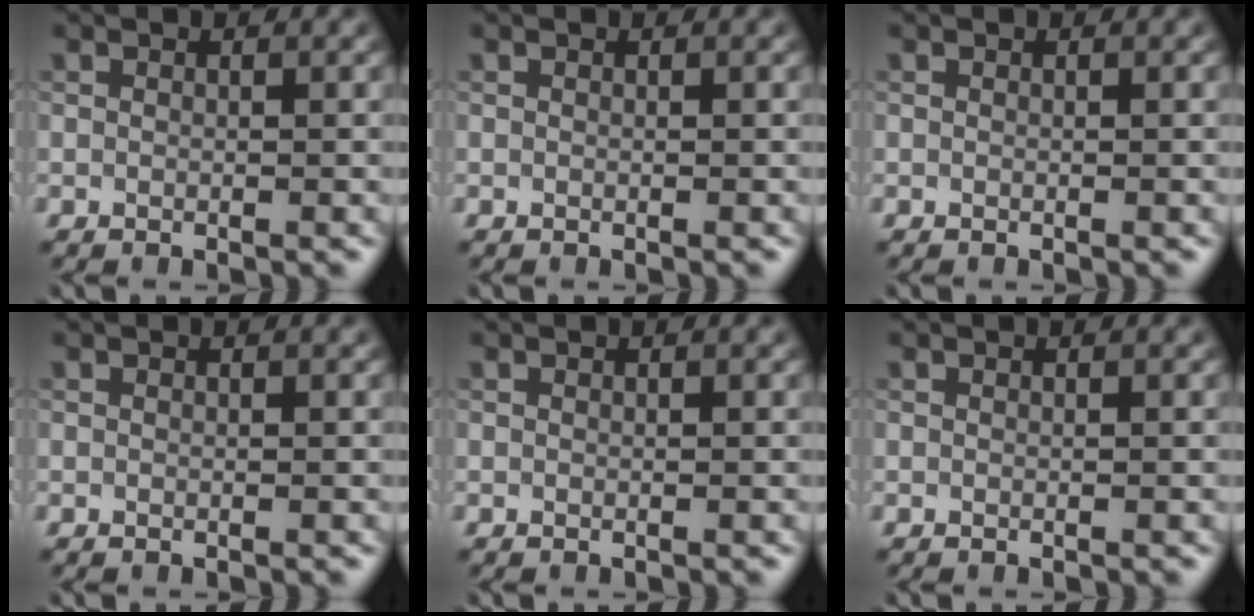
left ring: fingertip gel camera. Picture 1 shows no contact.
{"total": 0.0}
{"total": 0.0}
{"total": 0.0}
{"total": 0.0}
{"total": 0.0}